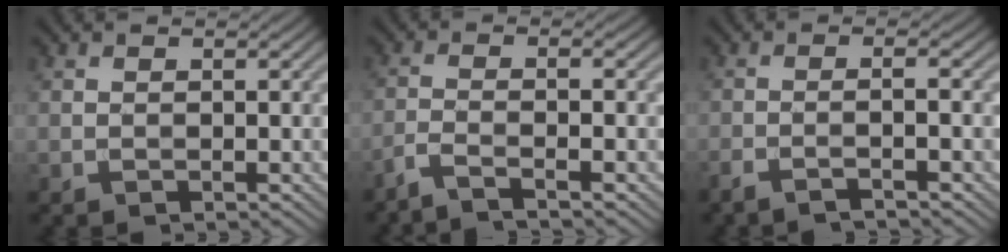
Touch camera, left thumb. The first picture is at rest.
{"total": 3.4, "force": [-2.3, 0.4, 2.5], "torque": [-0.037, -0.001, -0.065]}
{"total": 2.8, "force": [-1.7, 0.2, 2.2], "torque": [-0.028, 0.005, -0.049]}